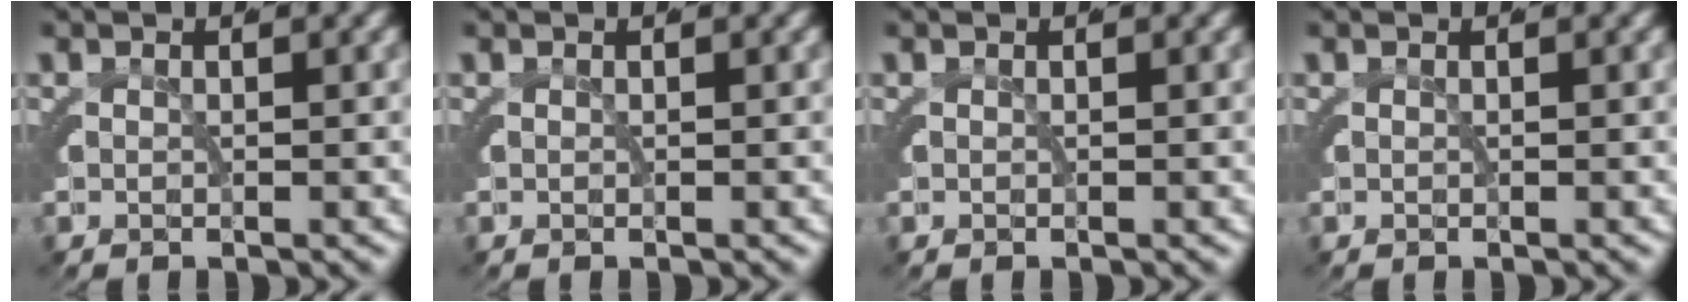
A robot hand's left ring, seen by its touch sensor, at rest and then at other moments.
{"total": 0.0}
{"total": 0.0}
{"total": 0.0}